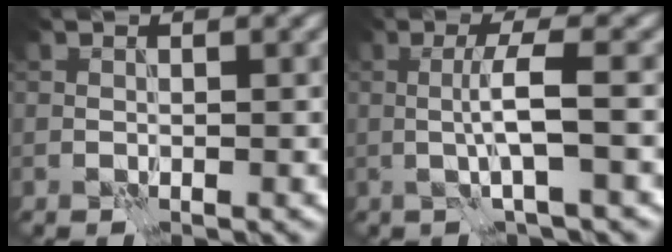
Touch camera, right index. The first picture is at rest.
{"total": 3.2, "force": [-0.3, 0.0, 3.2], "torque": [-0.058, 0.007, -0.011]}